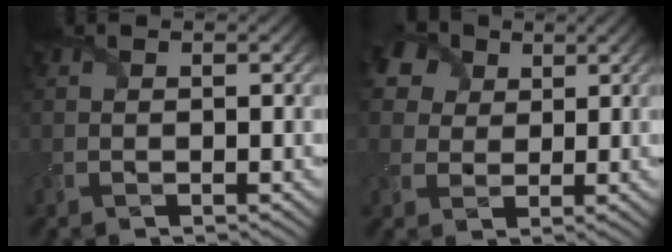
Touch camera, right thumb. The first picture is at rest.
{"total": 8.1, "force": [4.1, 5.7, 3.9], "torque": [-0.117, 0.027, 0.057]}